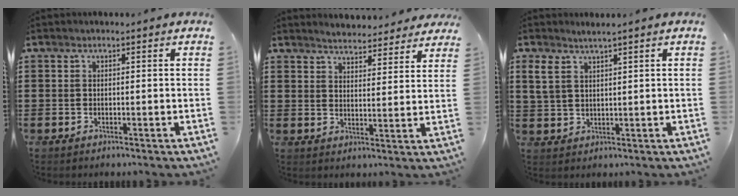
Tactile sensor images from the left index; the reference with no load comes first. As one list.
[{"total": 4.2, "force": [4.2, 0.3, 0.4], "torque": [-0.025, -0.018, 0.075]}, {"total": 2.8, "force": [1.9, 1.0, 1.9], "torque": [-0.041, 0.003, 0.035]}]